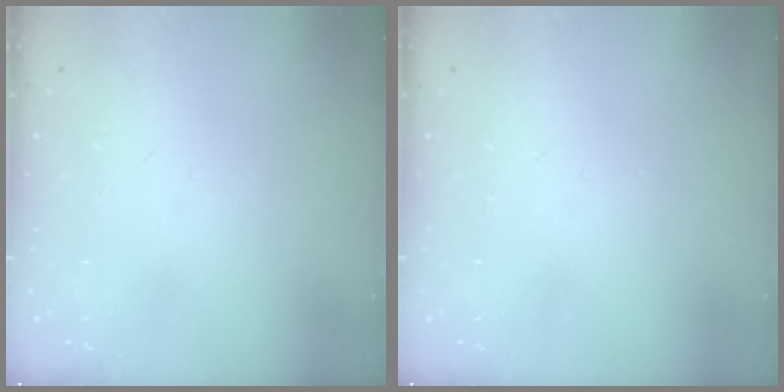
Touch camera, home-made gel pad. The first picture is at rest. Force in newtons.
{"total": 0.0}